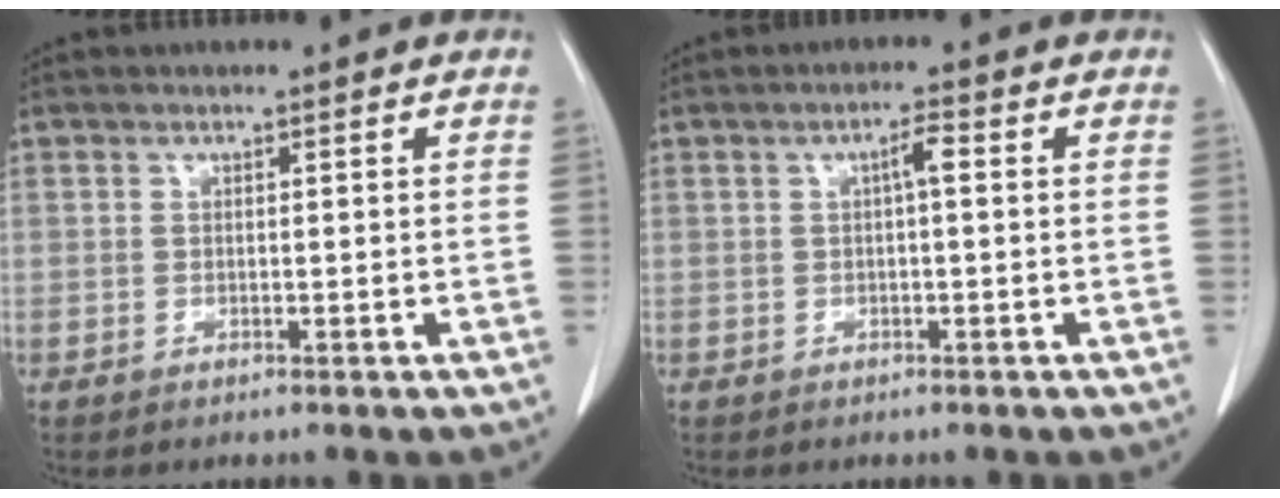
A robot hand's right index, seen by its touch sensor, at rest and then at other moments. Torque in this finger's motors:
{"motor_torque": [0.26, 0.15, 0.11, 0.05]}